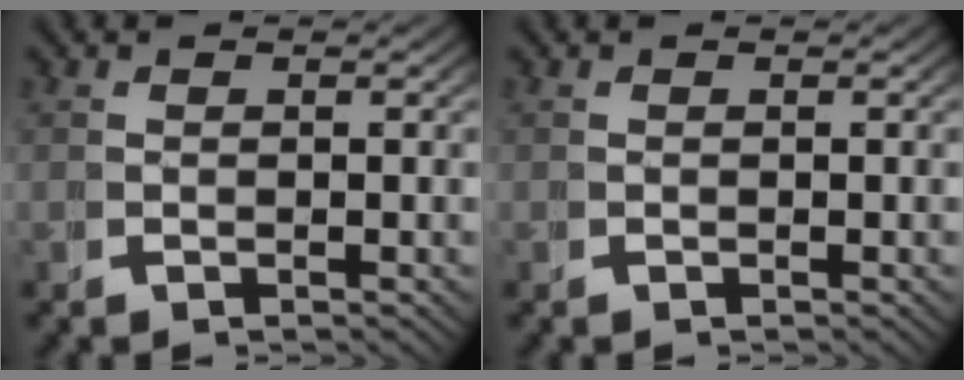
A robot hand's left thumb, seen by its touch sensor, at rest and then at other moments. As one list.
[{"total": 0.0}]